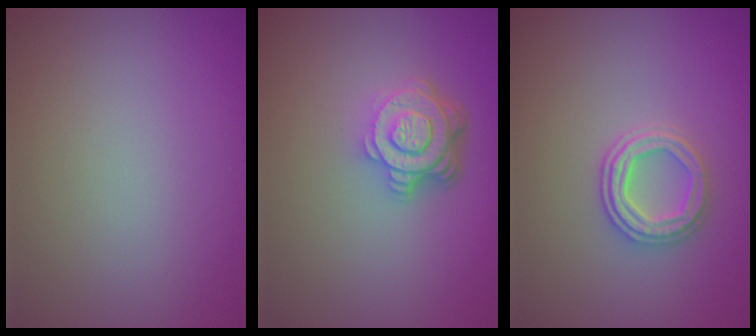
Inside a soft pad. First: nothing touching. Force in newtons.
{"total": 4.9, "press": 3.5, "slide": 3.4}
{"total": 2.8, "press": 2.7, "slide": 0.8}